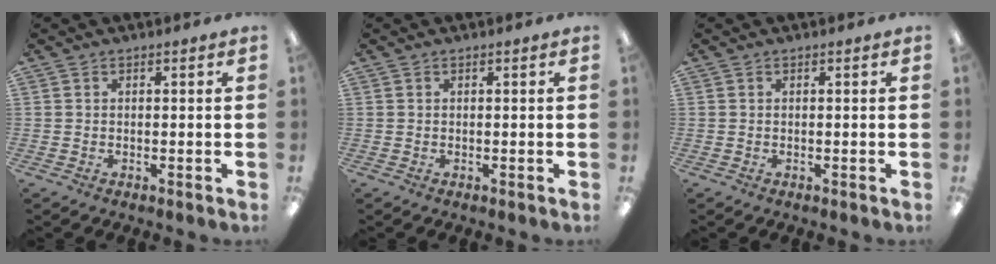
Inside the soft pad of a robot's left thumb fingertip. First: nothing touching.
{"total": 0.0}
{"total": 0.0}